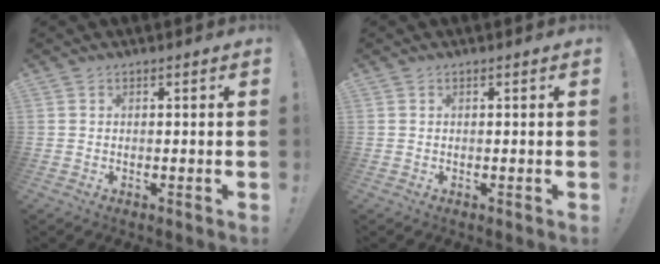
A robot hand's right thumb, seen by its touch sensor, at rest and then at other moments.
{"total": 0.0}